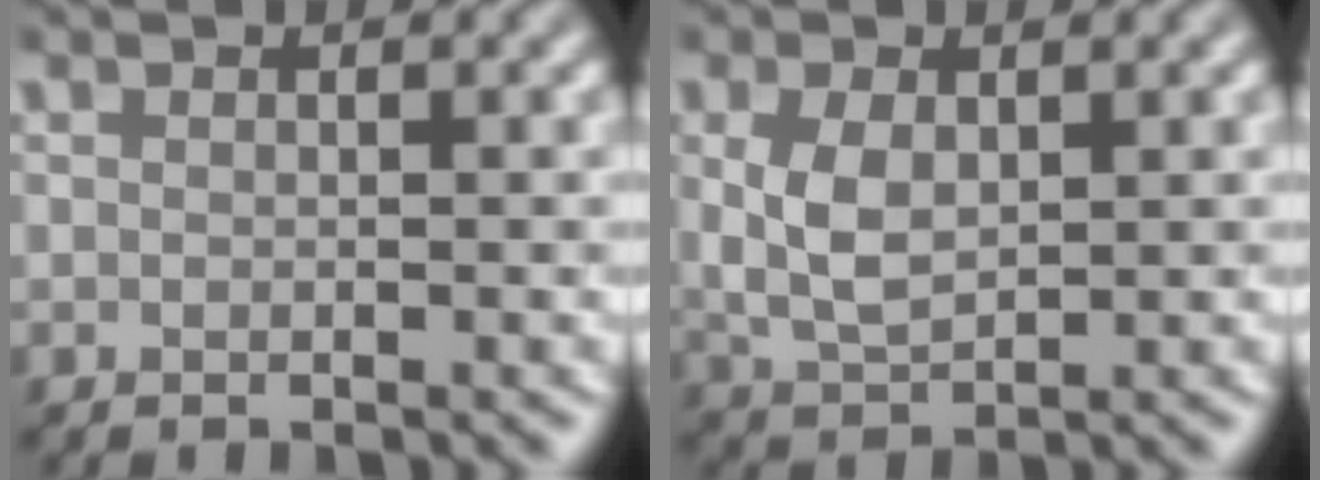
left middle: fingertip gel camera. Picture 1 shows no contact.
{"total": 3.3, "force": [0.6, 1.9, 2.6], "torque": [-0.062, -0.001, 0.018]}